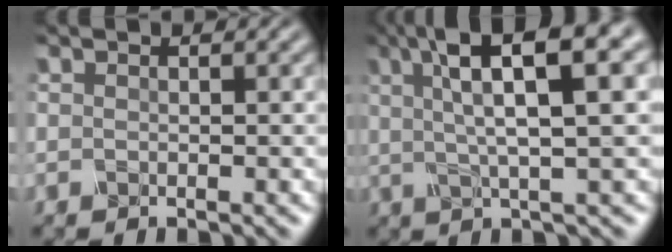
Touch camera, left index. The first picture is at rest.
{"total": 10.6, "force": [3.9, 2.6, 9.5], "torque": [-0.148, 0.021, 0.068]}